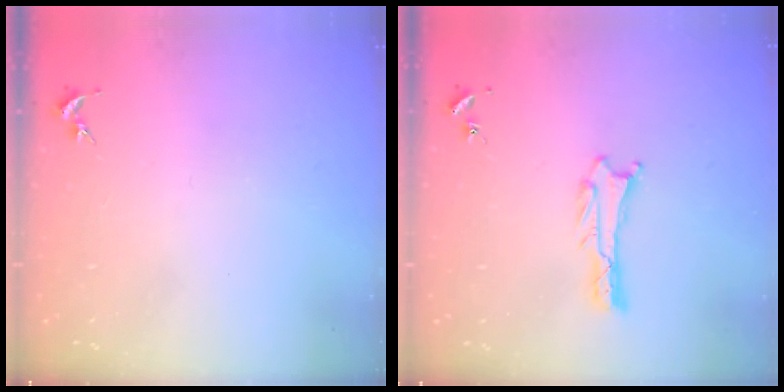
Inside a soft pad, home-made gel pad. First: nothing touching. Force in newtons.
{"total": 0.6, "press": 0.6, "slide": 0.1}